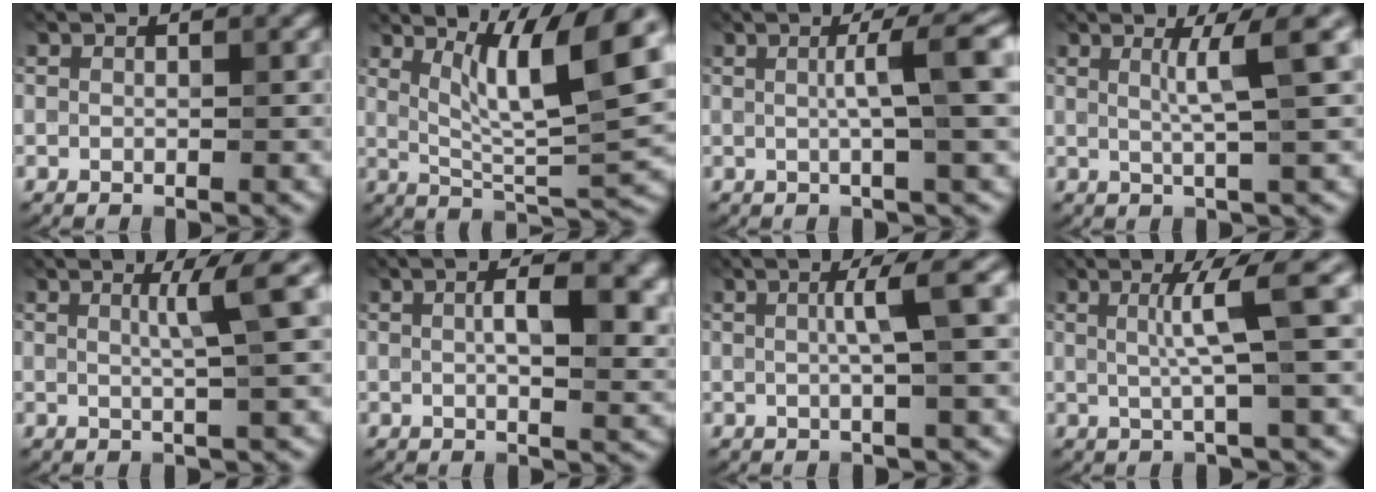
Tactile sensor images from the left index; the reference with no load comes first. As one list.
[{"total": 9.0, "force": [3.3, 1.6, 8.2], "torque": [-0.137, -0.006, 0.061]}, {"total": 4.5, "force": [0.5, 0.4, 4.4], "torque": [-0.067, 0.013, 0.004]}, {"total": 3.9, "force": [1.3, 0.1, 3.7], "torque": [-0.057, 0.009, 0.021]}, {"total": 3.3, "force": [1.0, 0.0, 3.1], "torque": [-0.046, 0.012, 0.015]}, {"total": 6.7, "force": [1.3, 2.4, 6.1], "torque": [-0.093, 0.008, 0.021]}, {"total": 3.5, "force": [0.5, 0.1, 3.4], "torque": [-0.056, 0.015, 0.005]}, {"total": 4.4, "force": [0.9, 0.1, 4.3], "torque": [-0.074, 0.013, 0.014]}]